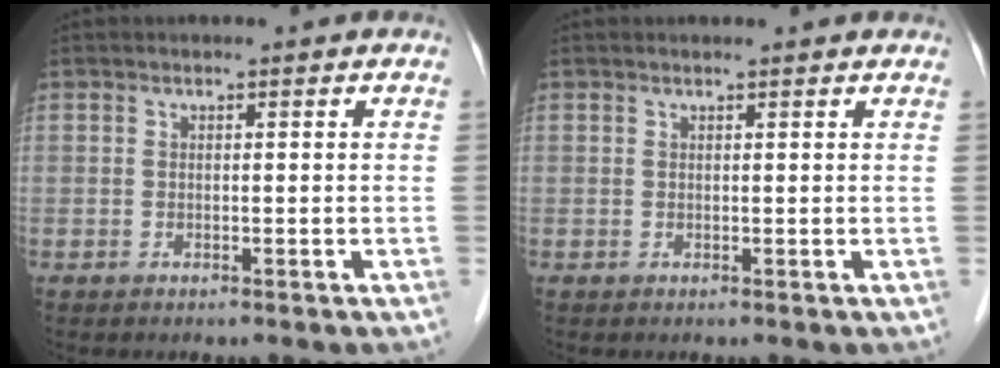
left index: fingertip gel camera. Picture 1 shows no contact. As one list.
[{"total": 2.3, "force": [2.2, 0.2, 0.7], "torque": [-0.014, 0.013, 0.022]}]